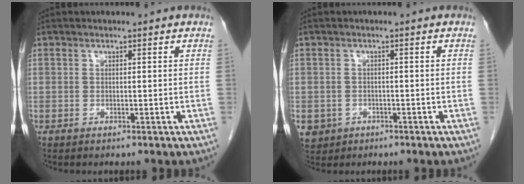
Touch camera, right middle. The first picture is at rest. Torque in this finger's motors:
{"motor_torque": [0.15, -0.07, 0.09, 0.00]}